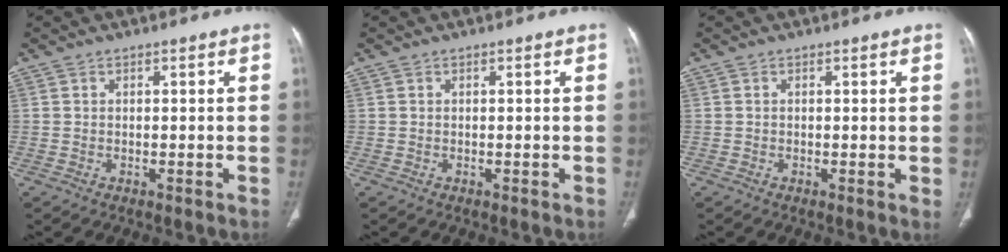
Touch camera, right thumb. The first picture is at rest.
{"total": 0.0}
{"total": 0.8, "force": [0.1, 0.2, 0.8], "torque": [-0.012, -0.003, 0.001]}